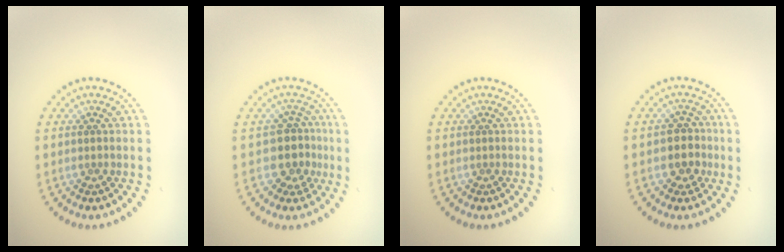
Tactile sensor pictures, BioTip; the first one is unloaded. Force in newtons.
{"total": 2.9, "press": 2.4, "slide": 1.7}
{"total": 0.0}
{"total": 2.4, "press": 2.3, "slide": 1.0}